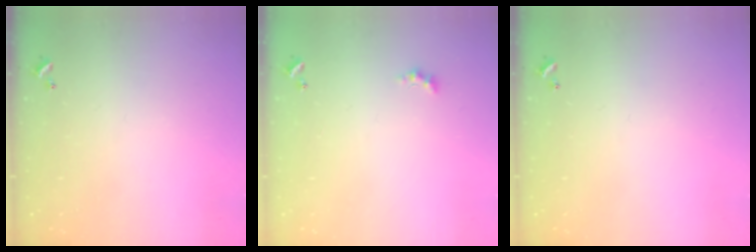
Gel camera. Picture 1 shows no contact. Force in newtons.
{"total": 1.1, "press": 1.1, "slide": 0.4}
{"total": 0.0}